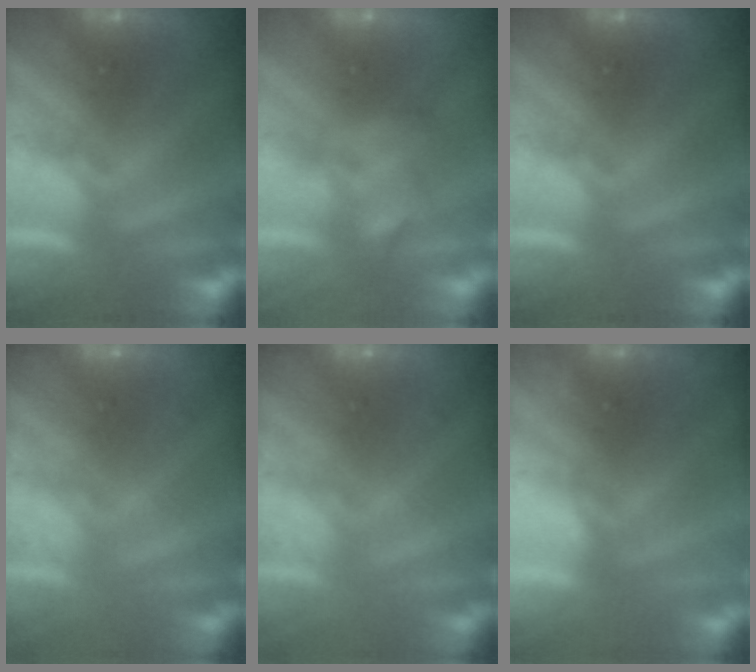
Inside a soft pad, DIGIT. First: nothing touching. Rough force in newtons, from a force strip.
{"total": 2.2}
{"total": 0.0}
{"total": 2.1}
{"total": 2.1}
{"total": 2.2}